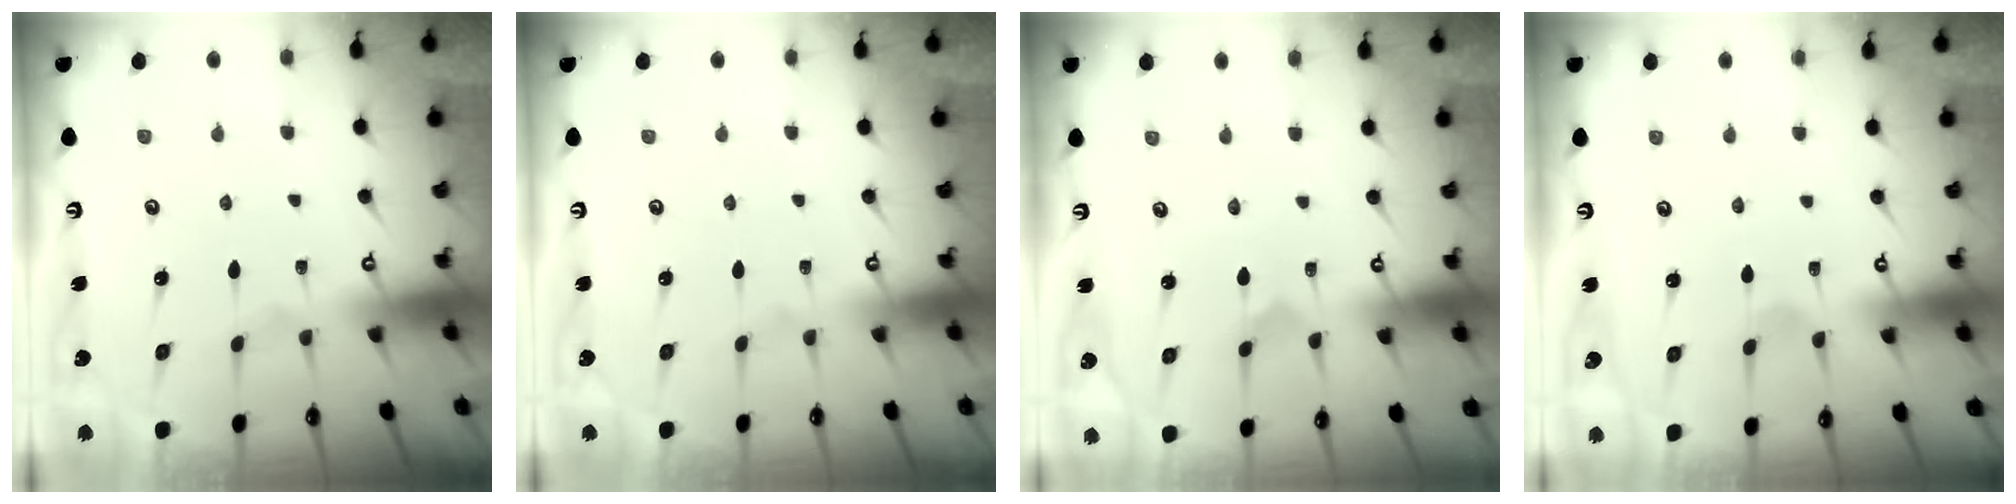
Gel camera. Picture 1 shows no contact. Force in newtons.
{"total": 0.0}
{"total": 0.7, "press": 0.7, "slide": 0.0}
{"total": 0.9, "press": 0.9, "slide": 0.2}